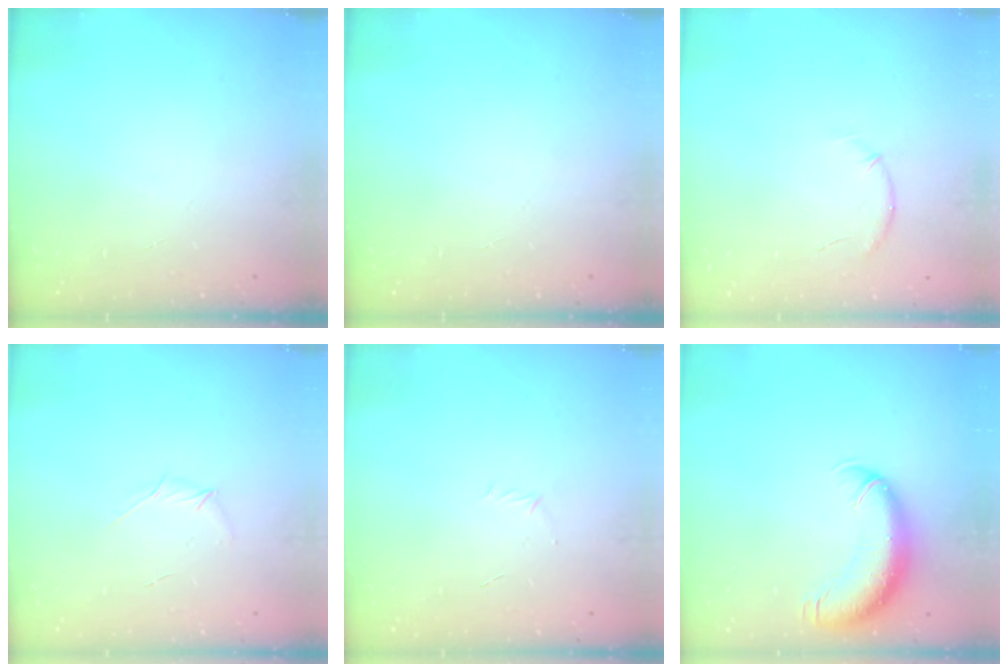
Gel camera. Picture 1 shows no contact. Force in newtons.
{"total": 0.0}
{"total": 6.3, "press": 6.1, "slide": 1.6}
{"total": 3.7, "press": 3.7, "slide": 0.6}
{"total": 2.7, "press": 2.6, "slide": 0.7}
{"total": 13.0, "press": 12.7, "slide": 2.9}